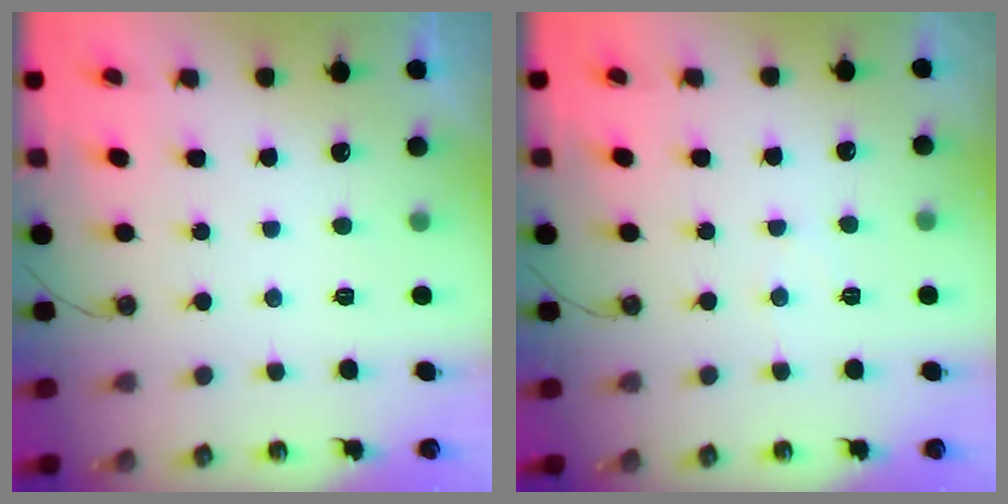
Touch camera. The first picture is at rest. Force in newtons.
{"total": 3.3, "press": 3.2, "slide": 0.4}